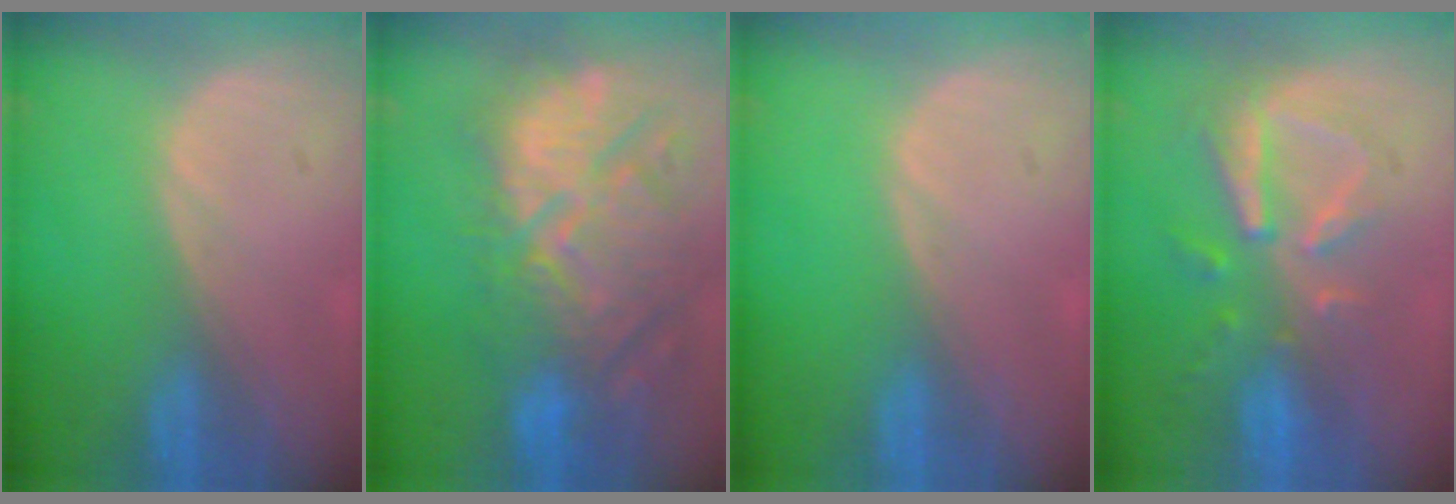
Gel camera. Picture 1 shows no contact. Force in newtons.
{"total": 13.4, "press": 12.4, "slide": 5.0}
{"total": 0.0}
{"total": 8.1, "press": 7.4, "slide": 3.4}